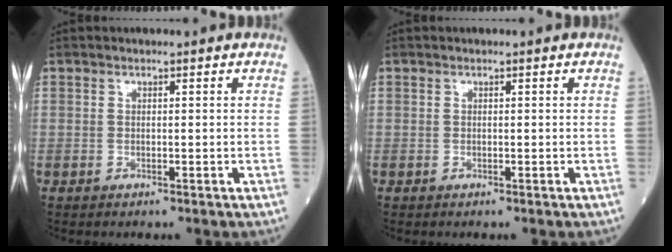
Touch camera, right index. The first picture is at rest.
{"total": 0.0}